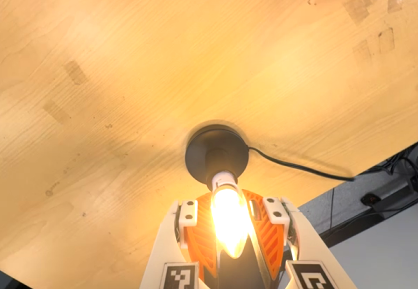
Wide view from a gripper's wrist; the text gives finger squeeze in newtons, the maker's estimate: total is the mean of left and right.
{"total": 14.4, "left": 13.4, "right": 15.3}